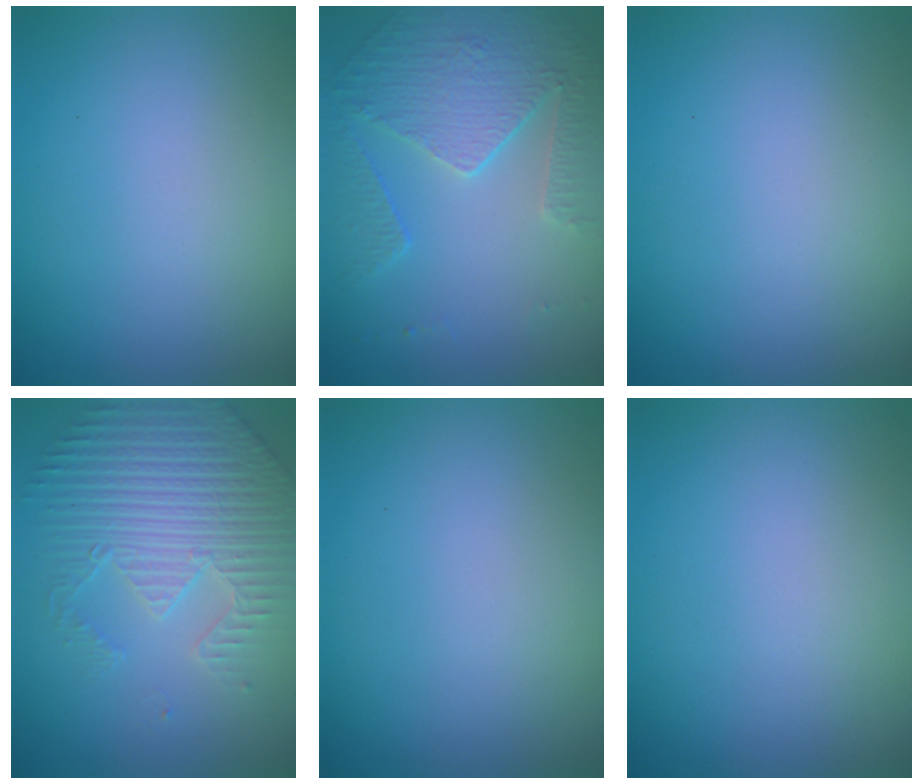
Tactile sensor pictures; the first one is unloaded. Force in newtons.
{"total": 3.8, "press": 3.5, "slide": 1.6}
{"total": 0.0}
{"total": 5.3, "press": 4.7, "slide": 2.4}
{"total": 0.0}
{"total": 0.0}